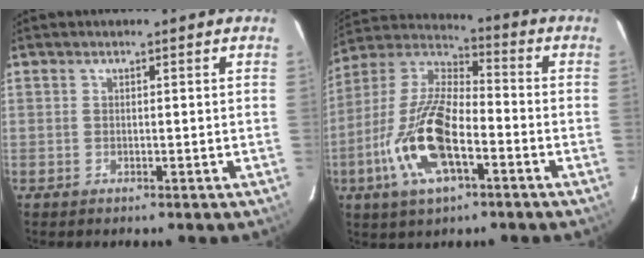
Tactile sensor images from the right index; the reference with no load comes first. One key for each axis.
{"total": 17.2, "fx": -6.5, "fy": 6.9, "fz": 14.4, "tx": -0.304, "ty": -0.008, "tz": -0.130}